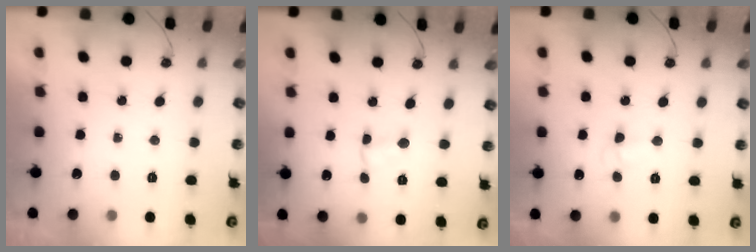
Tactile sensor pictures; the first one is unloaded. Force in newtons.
{"total": 3.2, "press": 1.0, "slide": 3.0}
{"total": 4.7, "press": 4.7, "slide": 0.7}